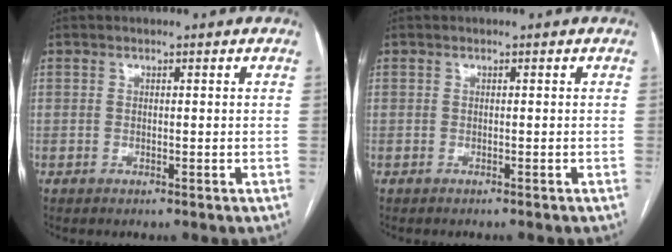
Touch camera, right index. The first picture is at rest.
{"total": 0.9, "force": [-0.9, 0.0, 0.3], "torque": [-0.005, 0.000, -0.011]}